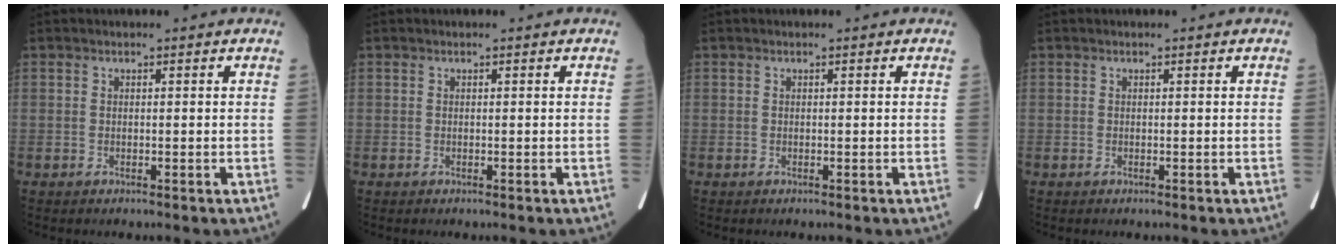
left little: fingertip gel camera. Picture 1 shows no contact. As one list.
[{"total": 0.0}, {"total": 0.0}, {"total": 0.0}]